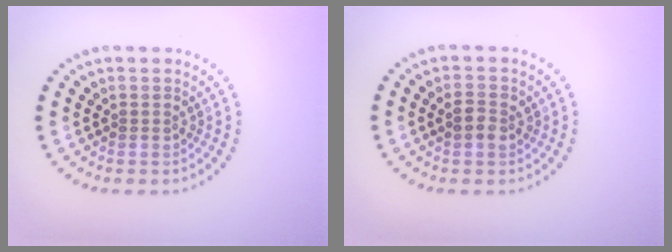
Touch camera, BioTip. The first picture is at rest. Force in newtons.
{"total": 2.1, "press": 2.1, "slide": 0.3}